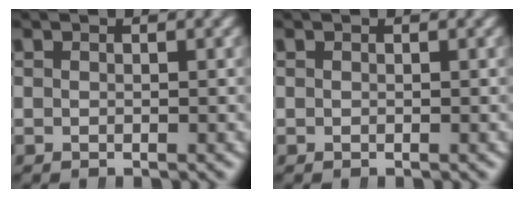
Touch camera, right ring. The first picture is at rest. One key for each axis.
{"total": 0.0}